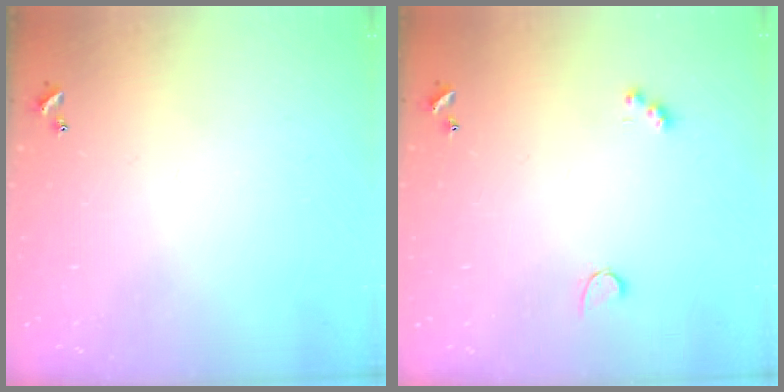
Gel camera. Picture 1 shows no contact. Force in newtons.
{"total": 2.6, "press": 2.5, "slide": 0.5}